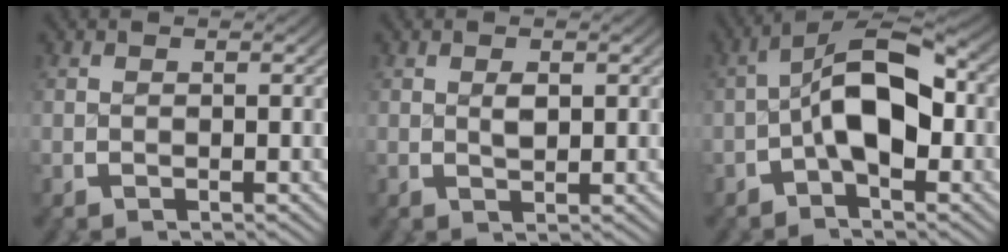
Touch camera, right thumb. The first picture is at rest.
{"total": 1.2, "force": [0.4, 0.6, 1.0], "torque": [-0.017, -0.003, 0.010]}
{"total": 8.5, "force": [-0.4, 4.9, 7.0], "torque": [-0.113, -0.013, -0.007]}